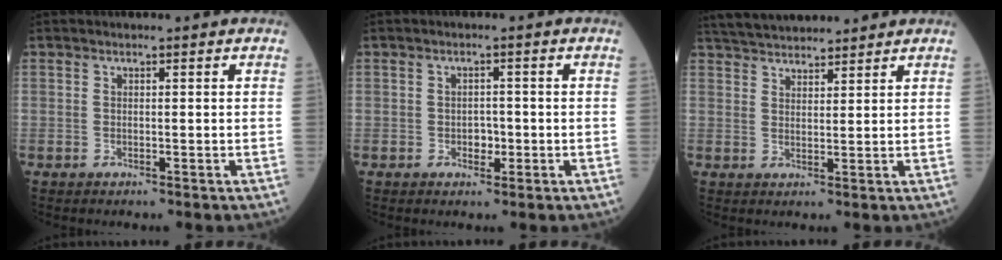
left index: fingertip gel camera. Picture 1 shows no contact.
{"total": 1.9, "force": [-0.6, 1.3, 1.2], "torque": [-0.015, 0.004, -0.007]}
{"total": 10.4, "force": [9.7, 2.0, 3.1], "torque": [-0.056, 0.034, 0.160]}